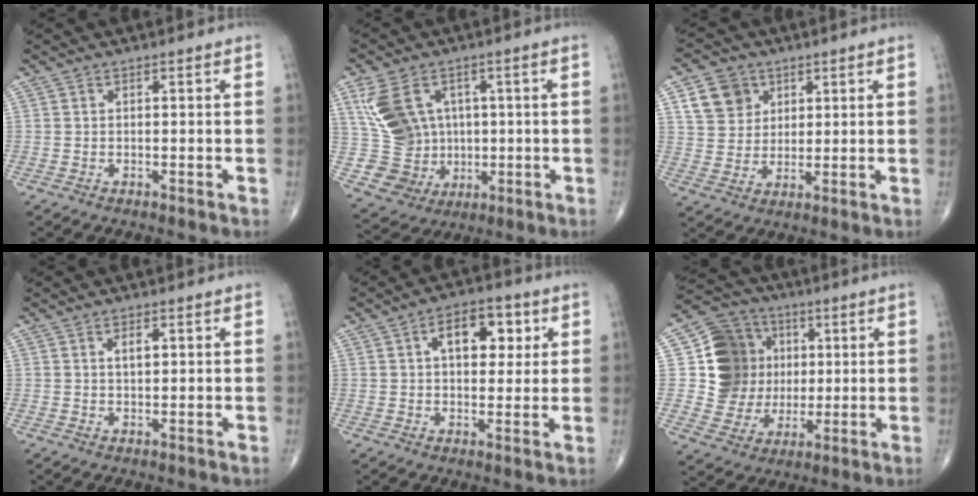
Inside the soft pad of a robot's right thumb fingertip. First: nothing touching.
{"total": 12.3, "force": [4.6, 9.3, 6.6], "torque": [-0.102, -0.015, 0.105]}
{"total": 8.3, "force": [3.6, 6.9, 2.9], "torque": [-0.025, -0.010, 0.069]}
{"total": 2.4, "force": [0.8, 1.2, 1.9], "torque": [-0.028, -0.003, 0.013]}
{"total": 9.9, "force": [3.0, 5.8, 7.5], "torque": [-0.070, 0.005, 0.040]}
{"total": 14.5, "force": [2.3, 13.4, 5.0], "torque": [-0.037, 0.006, 0.050]}